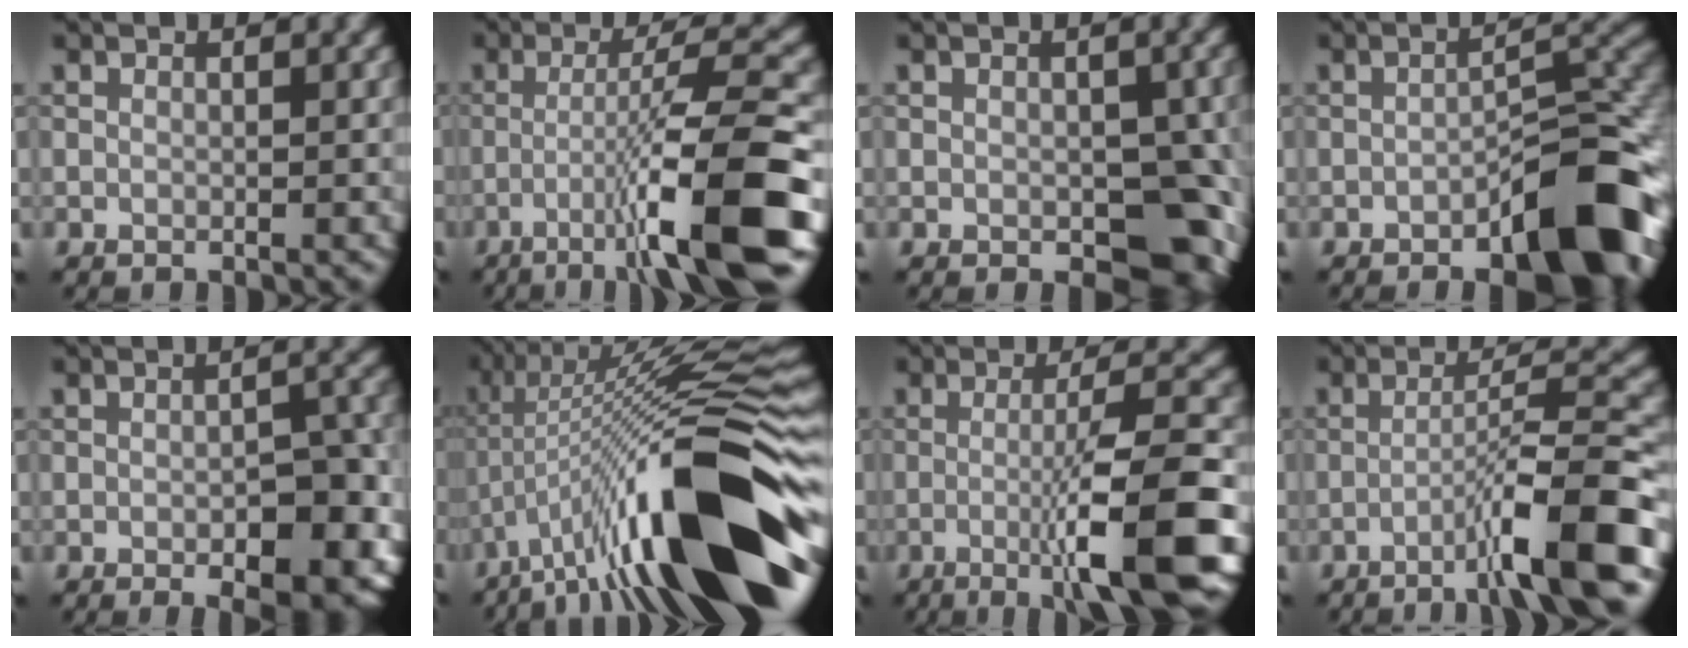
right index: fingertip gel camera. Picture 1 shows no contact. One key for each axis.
{"total": 10.8, "fx": -4.3, "fy": 1.2, "fz": 9.9, "tx": -0.139, "ty": 0.023, "tz": -0.070}
{"total": 6.6, "fx": -1.4, "fy": 3.8, "fz": 5.2, "tx": -0.067, "ty": -0.015, "tz": -0.012}
{"total": 8.7, "fx": -4.4, "fy": 2.8, "fz": 6.9, "tx": -0.082, "ty": 0.024, "tz": -0.069}
{"total": 9.5, "fx": -3.5, "fy": 4.2, "fz": 7.8, "tx": -0.090, "ty": -0.006, "tz": -0.035}
{"total": 18.6, "fx": -6.7, "fy": 5.4, "fz": 16.5, "tx": -0.261, "ty": 0.027, "tz": -0.119}
{"total": 9.2, "fx": -2.4, "fy": 1.3, "fz": 8.8, "tx": -0.121, "ty": 0.006, "tz": -0.047}
{"total": 8.6, "fx": -4.2, "fy": 1.0, "fz": 7.5, "tx": -0.107, "ty": 0.021, "tz": -0.076}